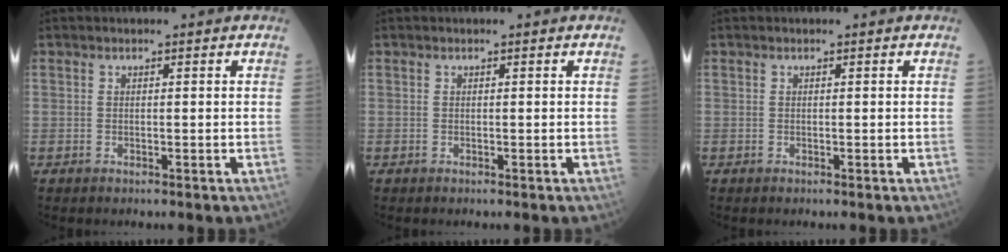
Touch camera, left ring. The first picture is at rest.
{"total": 0.0}
{"total": 0.0}